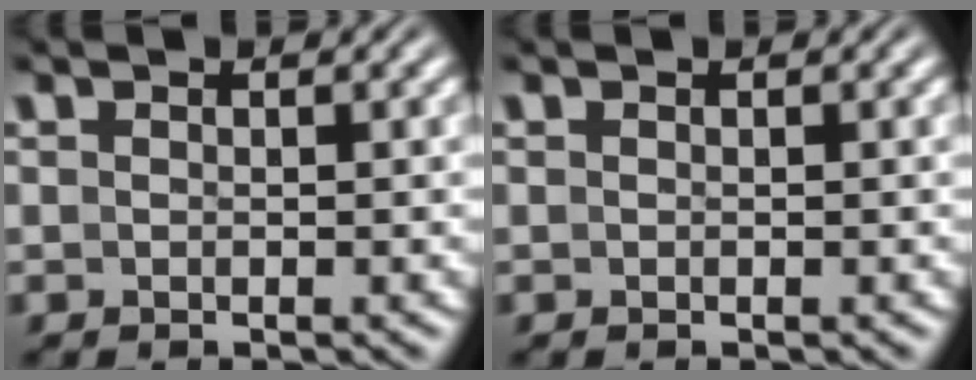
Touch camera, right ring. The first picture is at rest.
{"total": 0.0}